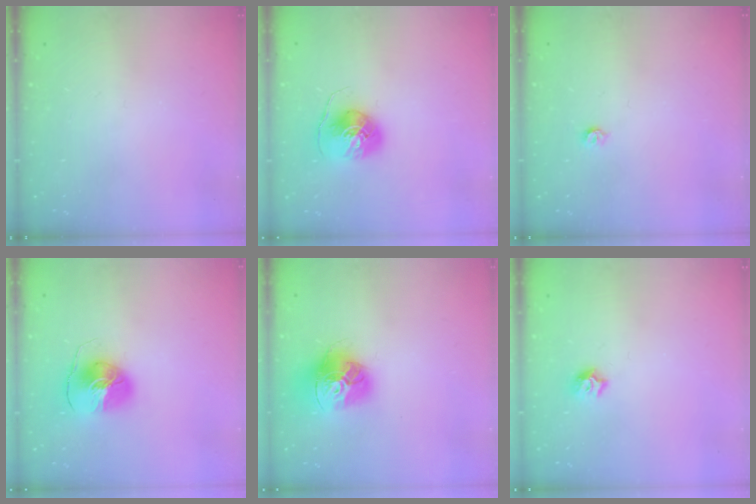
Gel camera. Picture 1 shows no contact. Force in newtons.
{"total": 8.4, "press": 8.3, "slide": 0.7}
{"total": 3.0, "press": 3.0, "slide": 0.5}
{"total": 8.2, "press": 8.1, "slide": 1.3}
{"total": 15.9, "press": 15.8, "slide": 1.4}
{"total": 6.7, "press": 6.7, "slide": 0.8}